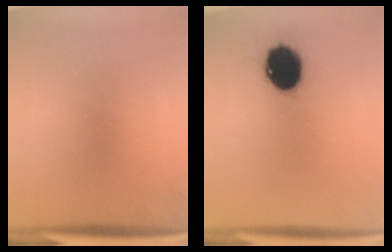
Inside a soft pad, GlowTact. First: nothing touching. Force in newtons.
{"total": 13.7}